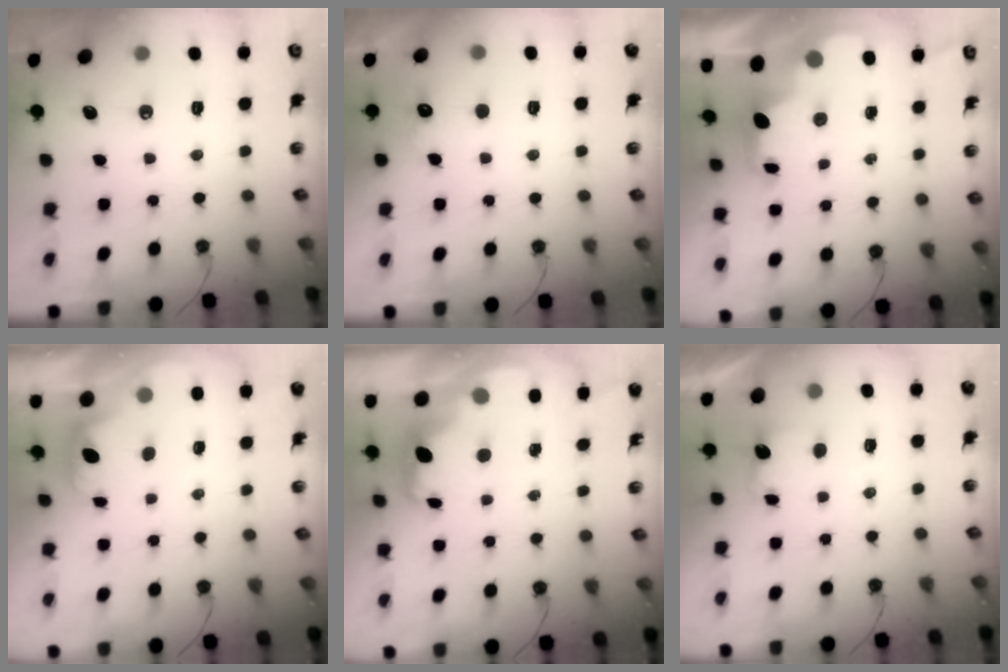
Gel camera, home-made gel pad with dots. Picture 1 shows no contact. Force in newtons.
{"total": 5.7, "press": 5.6, "slide": 1.3}
{"total": 2.3, "press": 2.2, "slide": 0.7}
{"total": 0.7, "press": 0.1, "slide": 0.7}
{"total": 2.4, "press": 2.3, "slide": 0.5}
{"total": 2.2, "press": 1.9, "slide": 1.0}